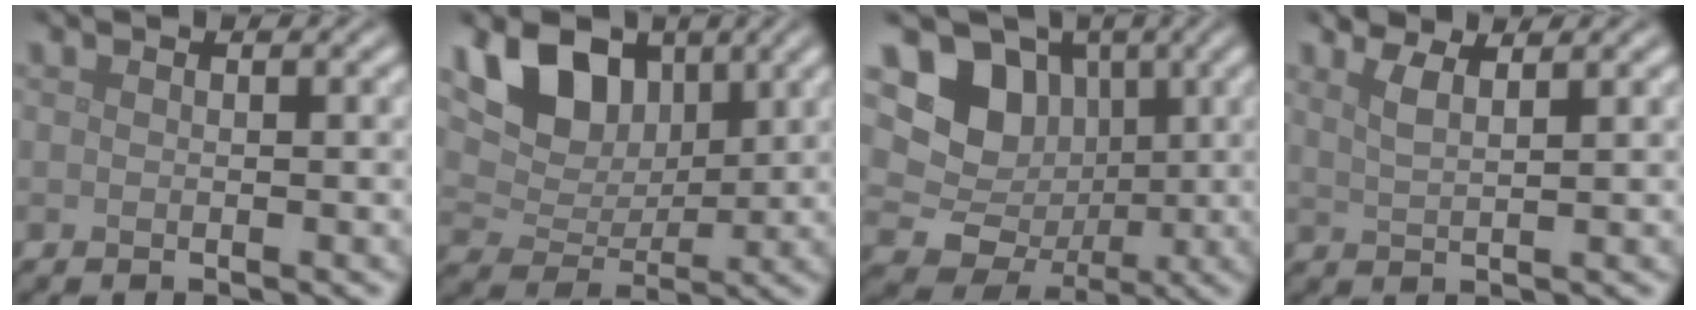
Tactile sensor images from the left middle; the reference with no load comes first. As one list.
[{"total": 6.9, "force": [3.2, 4.6, 4.1], "torque": [-0.082, -0.002, 0.043]}, {"total": 8.8, "force": [1.2, 8.0, 3.6], "torque": [-0.052, 0.002, 0.002]}, {"total": 2.4, "force": [1.6, 0.7, 1.6], "torque": [-0.028, 0.004, 0.025]}]